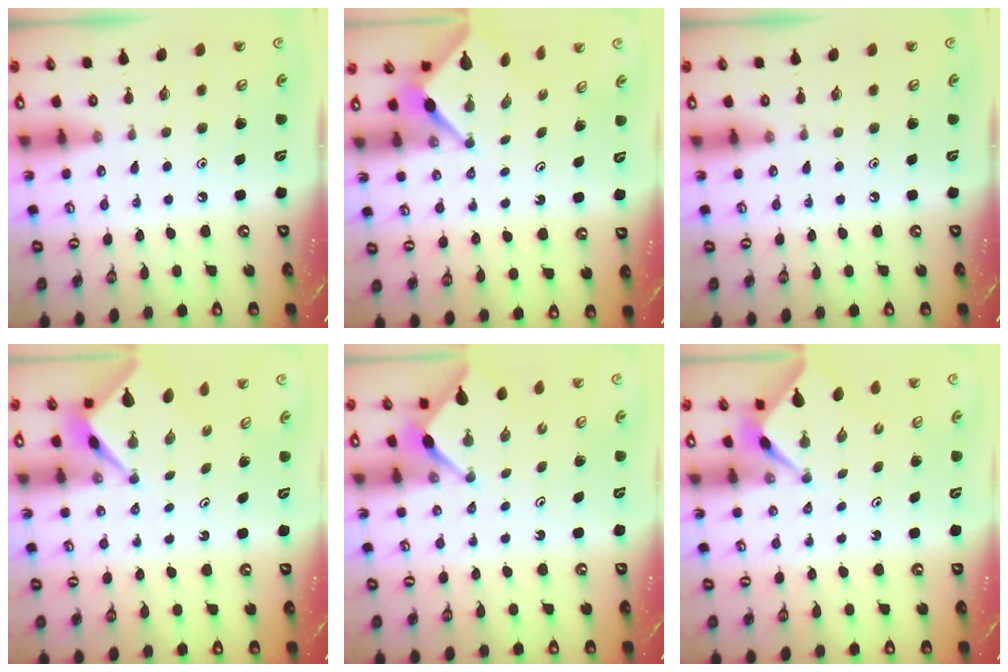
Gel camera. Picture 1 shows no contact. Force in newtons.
{"total": 3.3, "press": 3.3, "slide": 0.2}
{"total": 0.0}
{"total": 2.7, "press": 2.7, "slide": 0.1}
{"total": 2.5, "press": 2.5, "slide": 0.3}
{"total": 2.2, "press": 2.2, "slide": 0.2}